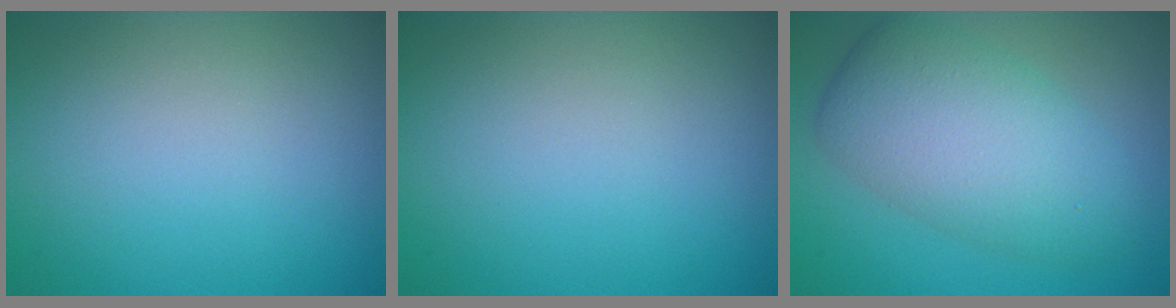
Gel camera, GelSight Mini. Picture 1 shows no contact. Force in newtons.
{"total": 0.0}
{"total": 7.4, "press": 7.4, "slide": 0.1}